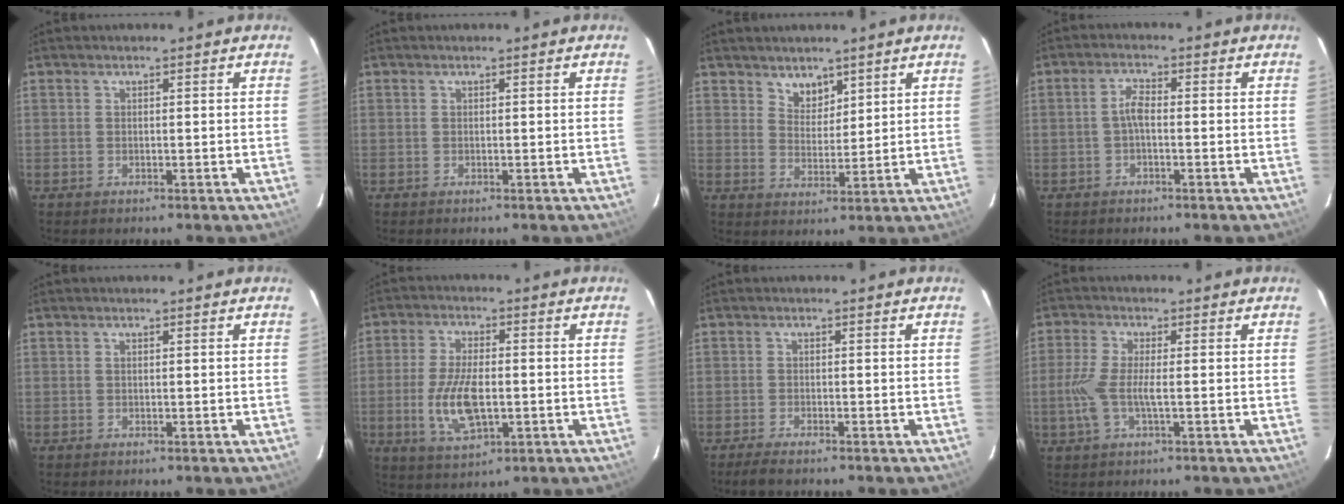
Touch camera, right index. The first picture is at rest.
{"total": 0.0}
{"total": 4.1, "force": [3.1, 2.5, 1.1], "torque": [-0.011, 0.004, 0.058]}
{"total": 2.5, "force": [-0.7, 0.8, 2.3], "torque": [-0.049, 0.009, -0.014]}
{"total": 0.0}
{"total": 10.4, "force": [-2.0, 4.5, 9.2], "torque": [-0.191, -0.007, -0.034]}
{"total": 3.3, "force": [-2.8, 0.3, 1.7], "torque": [-0.045, -0.011, -0.051]}
{"total": 6.2, "force": [-1.2, 1.3, 5.9], "torque": [-0.135, -0.002, -0.025]}